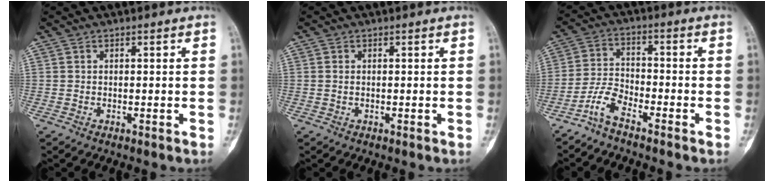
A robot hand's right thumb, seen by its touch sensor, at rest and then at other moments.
{"total": 0.5, "force": [-0.1, 0.2, 0.5], "torque": [-0.011, 0.000, -0.001]}
{"total": 5.4, "force": [-4.3, 1.5, 2.9], "torque": [-0.063, 0.028, -0.093]}